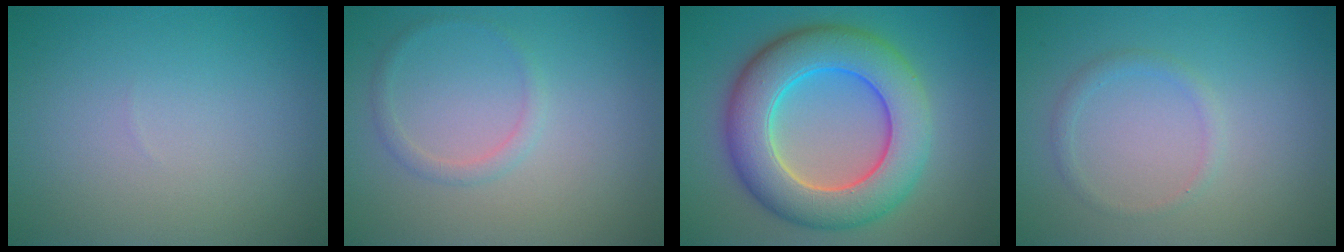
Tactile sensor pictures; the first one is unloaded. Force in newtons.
{"total": 1.1, "press": 1.1, "slide": 0.1}
{"total": 9.7, "press": 9.7, "slide": 0.1}
{"total": 1.2, "press": 1.2, "slide": 0.1}